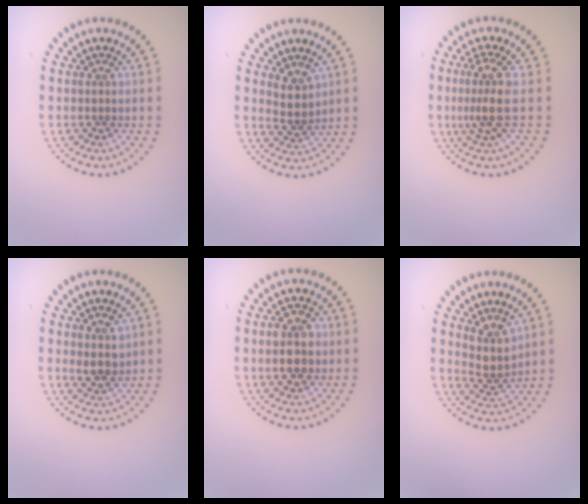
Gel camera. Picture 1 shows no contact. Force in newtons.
{"total": 2.5, "press": 2.0, "slide": 1.4}
{"total": 3.1, "press": 2.2, "slide": 2.2}
{"total": 2.1, "press": 1.9, "slide": 0.9}
{"total": 3.9, "press": 3.9, "slide": 0.2}
{"total": 2.7, "press": 2.1, "slide": 1.7}